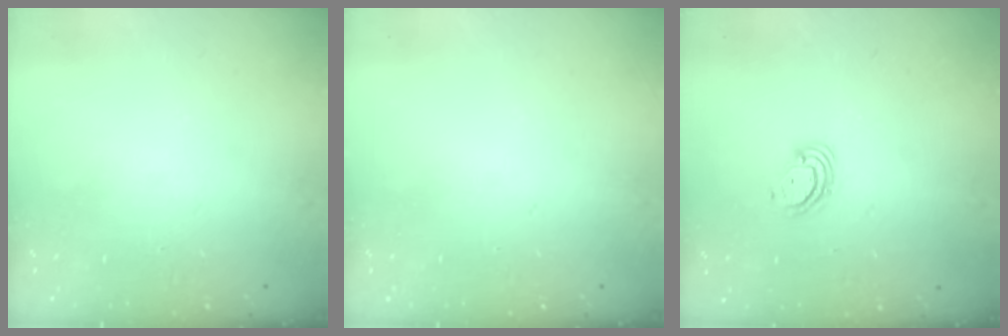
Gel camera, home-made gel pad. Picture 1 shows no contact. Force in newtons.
{"total": 0.0}
{"total": 3.6, "press": 3.6, "slide": 0.3}